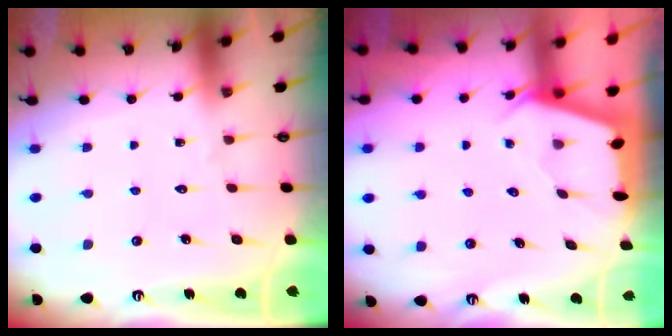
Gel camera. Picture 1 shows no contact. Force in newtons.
{"total": 2.2, "press": 2.1, "slide": 0.3}